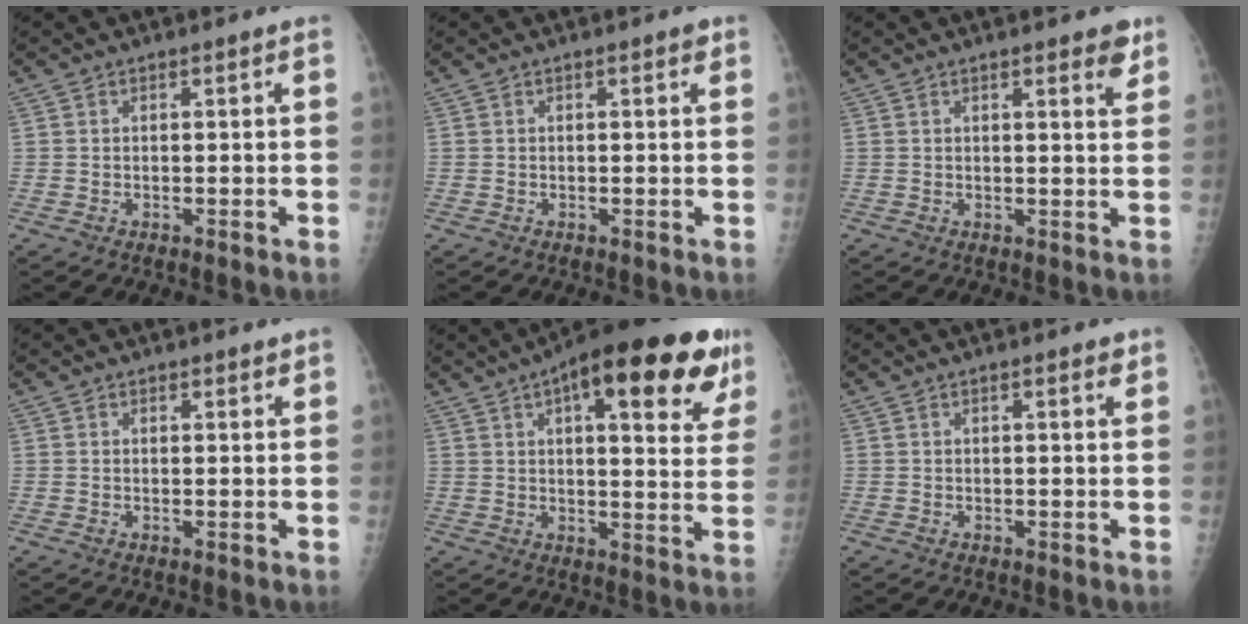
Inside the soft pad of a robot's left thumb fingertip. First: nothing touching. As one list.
[{"total": 0.8, "force": [0.5, 0.3, 0.6], "torque": [-0.006, 0.000, 0.005]}, {"total": 3.8, "force": [2.5, 1.0, 2.6], "torque": [-0.022, -0.013, 0.029]}, {"total": 1.2, "force": [1.0, 0.6, 0.3], "torque": [0.007, -0.007, 0.011]}, {"total": 24.4, "force": [12.7, 8.2, 19.2], "torque": [-0.238, -0.008, 0.166]}, {"total": 1.7, "force": [1.2, 0.4, 1.2], "torque": [-0.014, -0.005, 0.014]}]